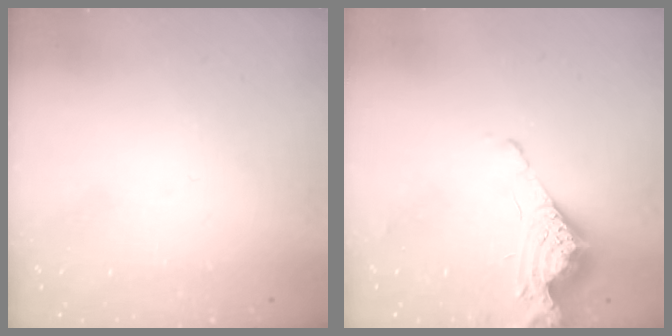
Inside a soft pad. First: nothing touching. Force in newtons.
{"total": 9.5, "press": 9.5, "slide": 0.3}